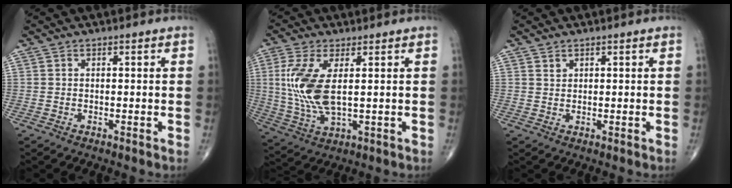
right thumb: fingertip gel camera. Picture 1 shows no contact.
{"total": 11.5, "force": [1.6, 4.8, 10.4], "torque": [-0.238, -0.011, 0.041]}
{"total": 0.9, "force": [0.7, 0.5, 0.2], "torque": [0.006, -0.005, 0.011]}